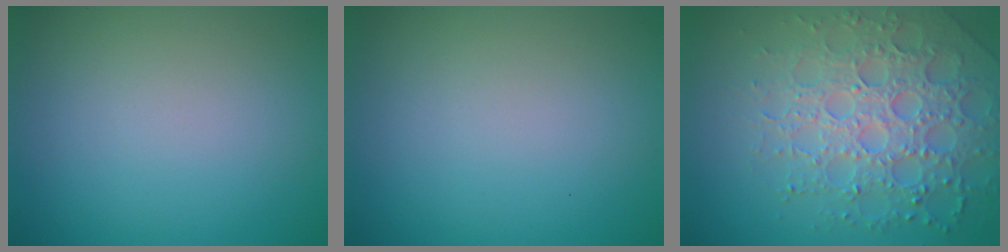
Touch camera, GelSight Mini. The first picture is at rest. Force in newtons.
{"total": 0.0}
{"total": 5.4, "press": 5.2, "slide": 1.5}